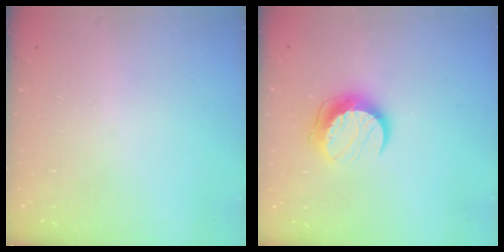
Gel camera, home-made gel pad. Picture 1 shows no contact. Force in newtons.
{"total": 10.5, "press": 10.5, "slide": 0.4}